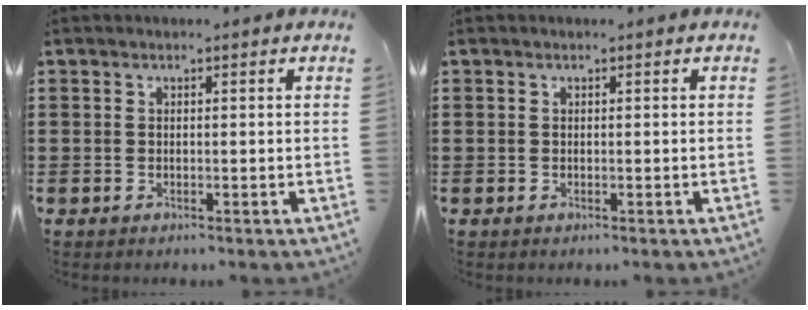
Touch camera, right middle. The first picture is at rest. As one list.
[{"total": 0.0}]